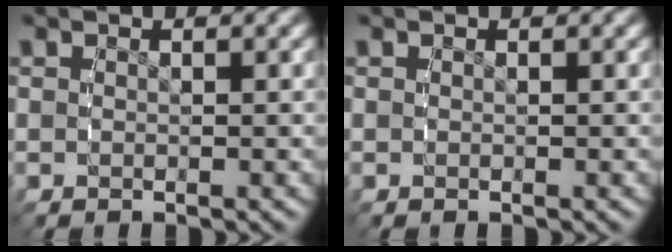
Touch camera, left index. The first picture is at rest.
{"total": 0.0}